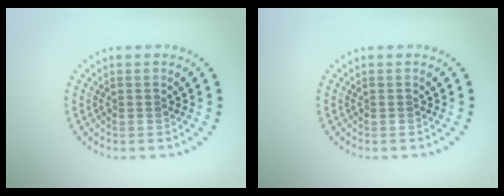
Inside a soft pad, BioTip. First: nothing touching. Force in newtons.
{"total": 0.0}